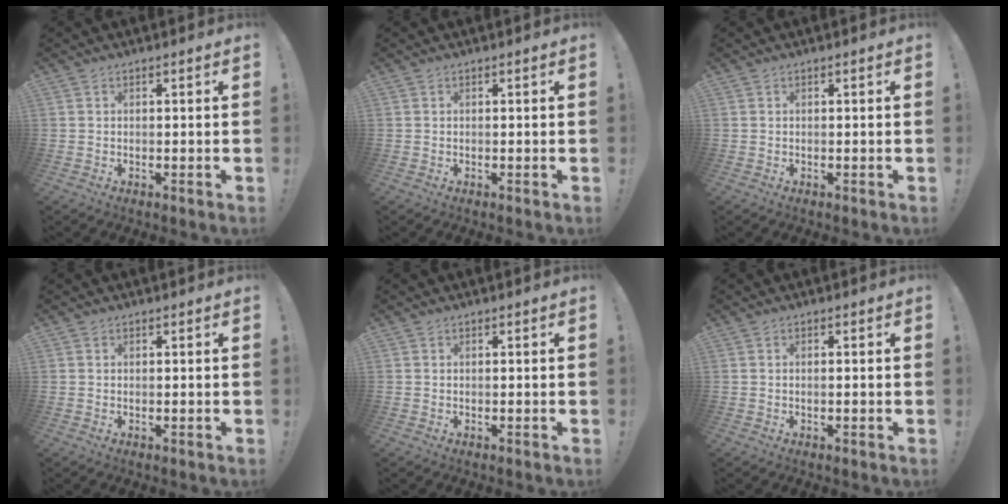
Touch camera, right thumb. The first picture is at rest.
{"total": 0.0}
{"total": 0.0}
{"total": 0.5, "force": [0.4, 0.2, -0.1], "torque": [0.004, 0.000, 0.008]}
{"total": 0.0}
{"total": 0.7, "force": [-0.3, -0.1, 0.6], "torque": [-0.010, -0.001, -0.005]}